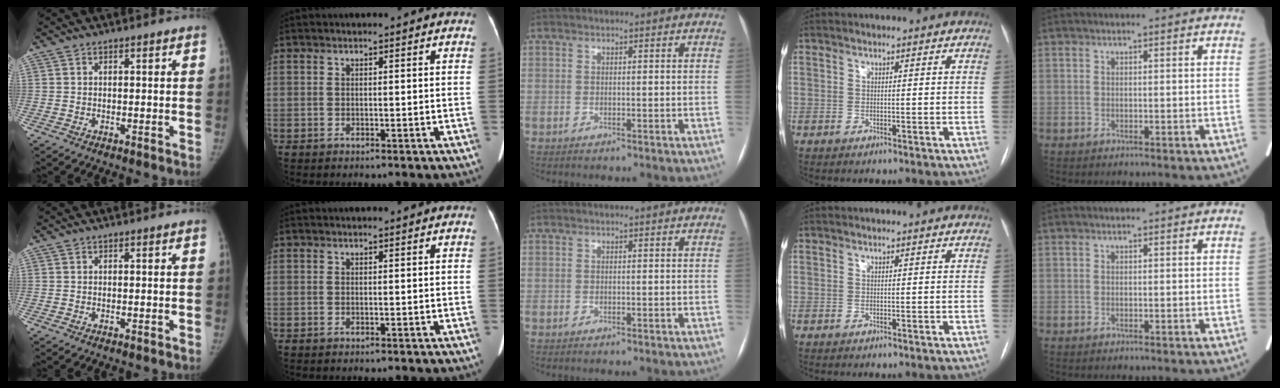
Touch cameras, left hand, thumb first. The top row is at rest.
{}